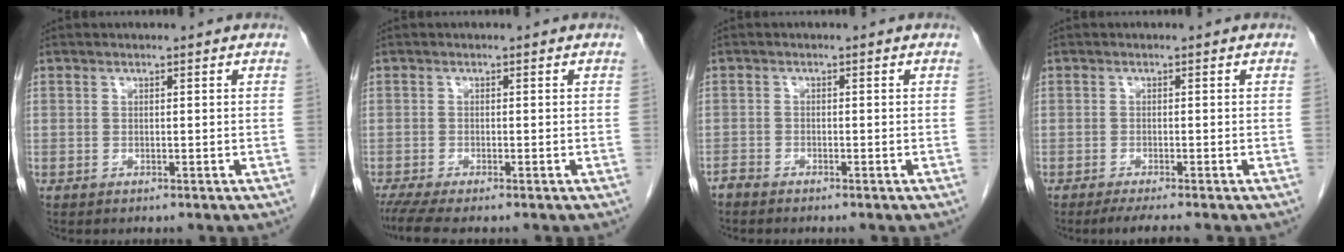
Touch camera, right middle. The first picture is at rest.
{"total": 3.9, "force": [-3.2, 0.1, 2.3], "torque": [-0.042, -0.011, -0.057]}
{"total": 1.1, "force": [-1.1, 0.0, 0.0], "torque": [0.002, -0.002, -0.021]}
{"total": 3.0, "force": [-2.5, -0.4, 1.7], "torque": [-0.031, -0.010, -0.042]}